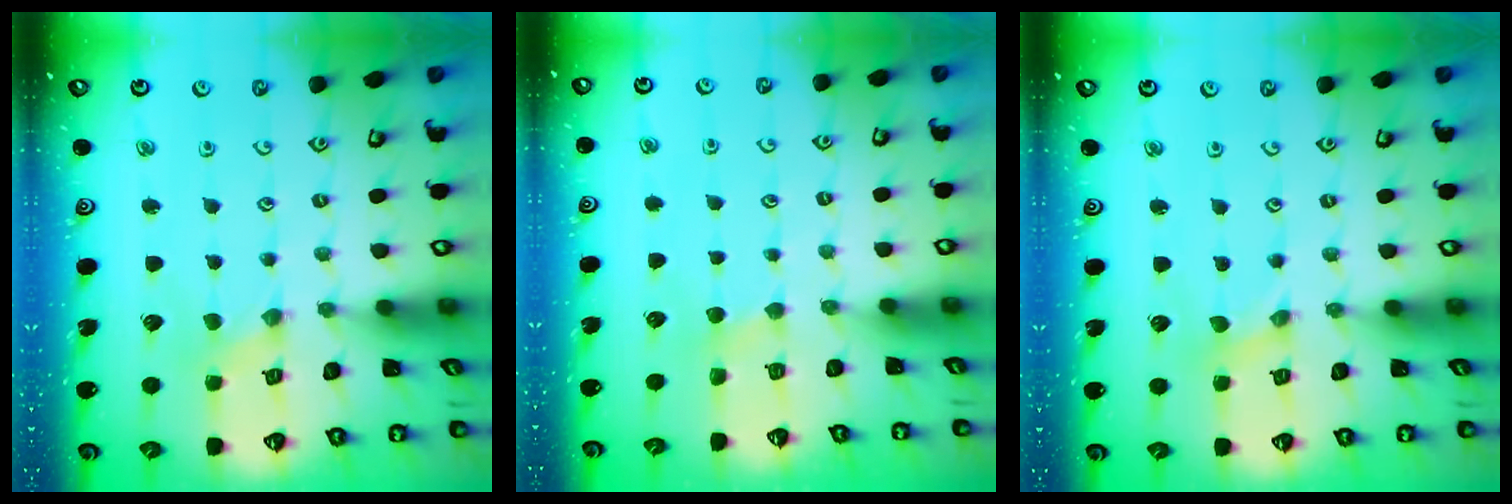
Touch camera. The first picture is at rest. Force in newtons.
{"total": 2.5, "press": 2.5, "slide": 0.3}
{"total": 0.0}